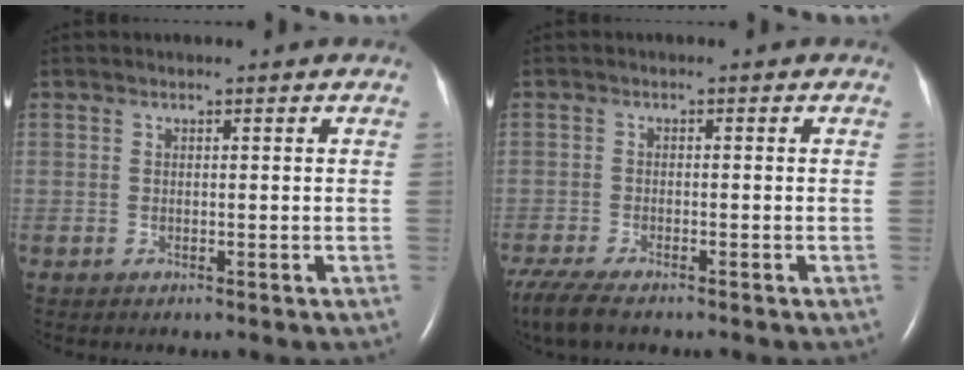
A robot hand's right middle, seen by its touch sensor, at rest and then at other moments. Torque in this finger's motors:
{"motor_torque": [0.33, -0.30, 0.17, 0.07]}